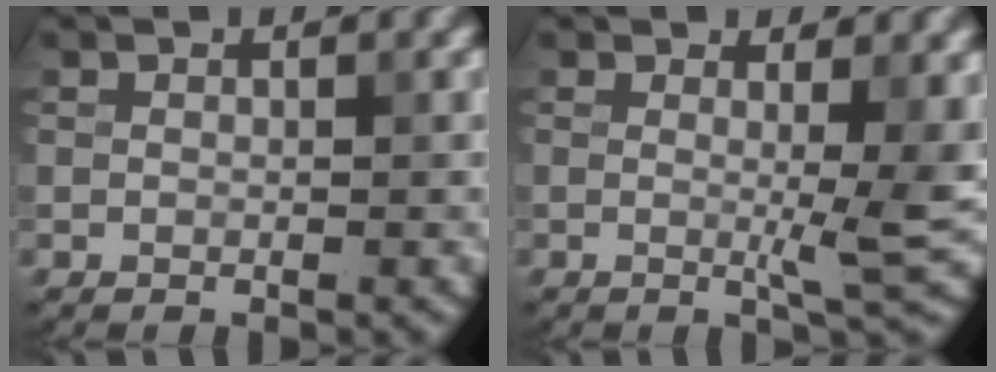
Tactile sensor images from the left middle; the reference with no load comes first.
{"total": 3.8, "force": [0.3, 0.2, 3.8], "torque": [-0.055, -0.006, 0.004]}